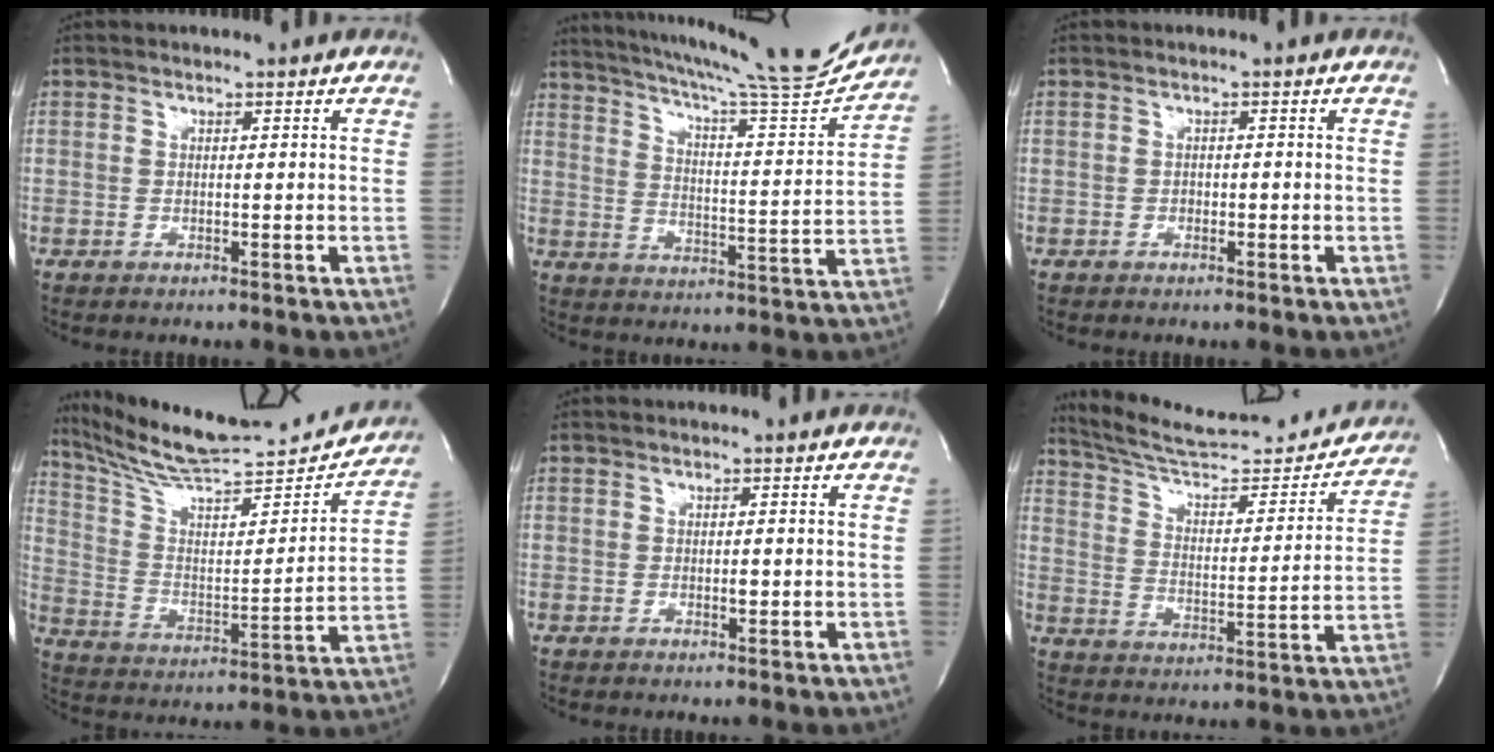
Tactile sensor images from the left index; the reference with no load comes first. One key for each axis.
{"total": 20.3, "fx": 18.8, "fy": -0.1, "fz": 7.7, "tx": -0.128, "ty": -0.053, "tz": 0.257}
{"total": 0.5, "fx": -0.2, "fy": 0.4, "fz": 0.3, "tx": -0.001, "ty": 0.003, "tz": -0.006}
{"total": 23.8, "fx": 22.4, "fy": 2.0, "fz": 7.7, "tx": -0.128, "ty": -0.040, "tz": 0.332}
{"total": 0.6, "fx": 0.0, "fy": 0.2, "fz": 0.6, "tx": -0.009, "ty": 0.000, "tz": 0.000}
{"total": 22.3, "fx": 21.0, "fy": 3.0, "fz": 6.8, "tx": -0.100, "ty": -0.036, "tz": 0.294}